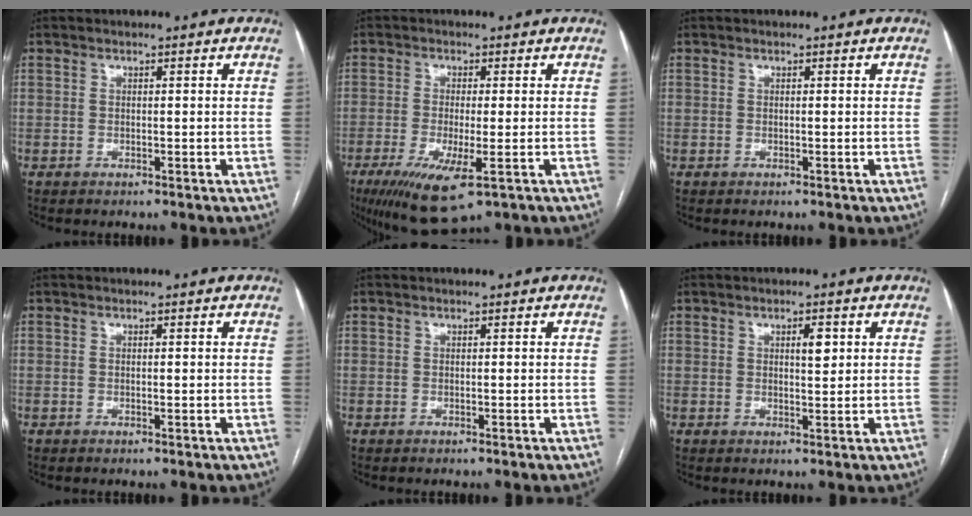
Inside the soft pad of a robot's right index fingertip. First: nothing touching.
{"total": 9.5, "force": [-4.4, 1.9, 8.2], "torque": [-0.145, -0.027, -0.068]}
{"total": 0.0}
{"total": 0.0}
{"total": 0.0}
{"total": 2.7, "force": [0.9, 0.8, 2.4], "torque": [-0.036, -0.002, 0.016]}